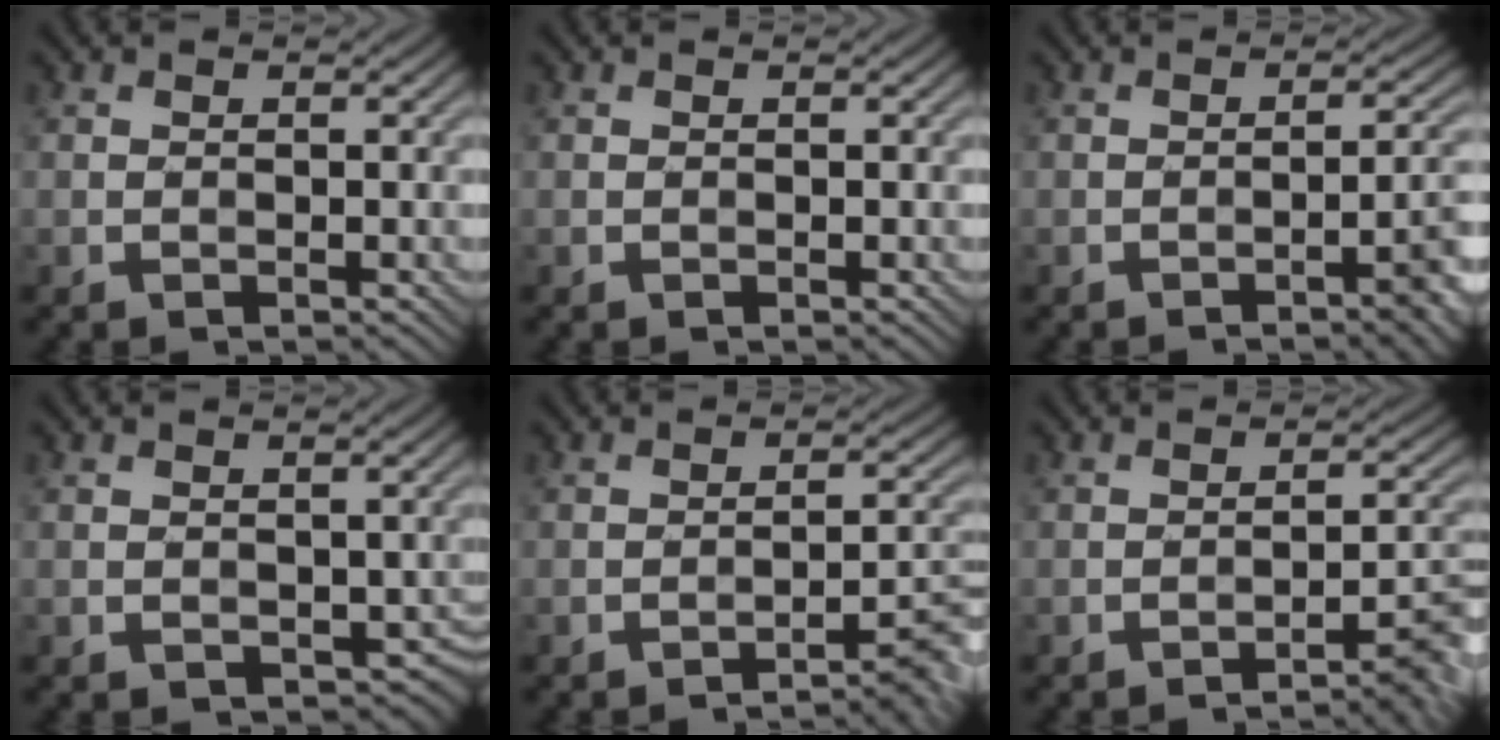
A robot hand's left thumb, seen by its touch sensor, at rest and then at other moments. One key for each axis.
{"total": 0.0}
{"total": 3.3, "fx": -1.8, "fy": 0.4, "fz": 2.7, "tx": -0.033, "ty": 0.015, "tz": -0.031}
{"total": 2.9, "fx": 0.1, "fy": 2.2, "fz": 1.9, "tx": -0.040, "ty": -0.015, "tz": 0.004}
{"total": 3.0, "fx": -2.5, "fy": 0.0, "fz": 1.7, "tx": -0.022, "ty": 0.018, "tz": -0.039}
{"total": 3.2, "fx": -2.5, "fy": 0.1, "fz": 2.0, "tx": -0.027, "ty": 0.018, "tz": -0.041}